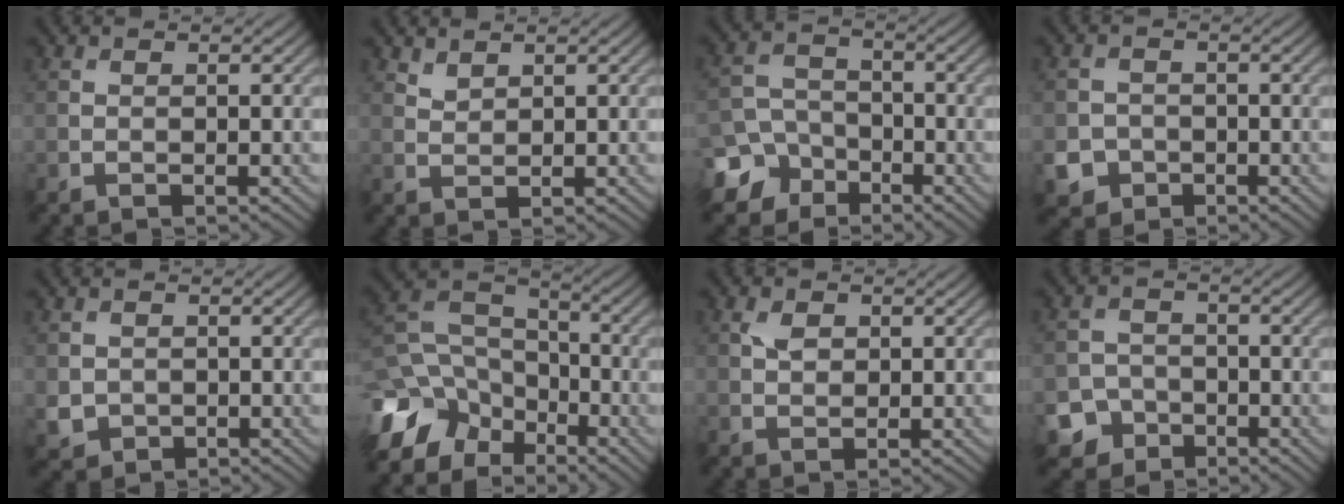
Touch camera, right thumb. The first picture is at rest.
{"total": 1.7, "force": [1.5, 0.6, 0.6], "torque": [-0.020, -0.001, 0.036]}
{"total": 8.0, "force": [-4.7, 6.1, 2.1], "torque": [-0.041, -0.018, -0.111]}
{"total": 3.8, "force": [-1.8, 3.3, 1.0], "torque": [-0.022, -0.008, -0.041]}
{"total": 2.4, "force": [-0.1, 2.3, 0.7], "torque": [-0.027, -0.011, 0.001]}
{"total": 12.8, "force": [-7.4, 9.2, 4.9], "torque": [-0.153, -0.027, -0.133]}
{"total": 2.0, "force": [0.7, 1.4, 1.2], "torque": [-0.028, 0.001, 0.012]}
{"total": 4.7, "force": [-2.9, 3.6, 0.9], "torque": [-0.008, -0.003, -0.061]}